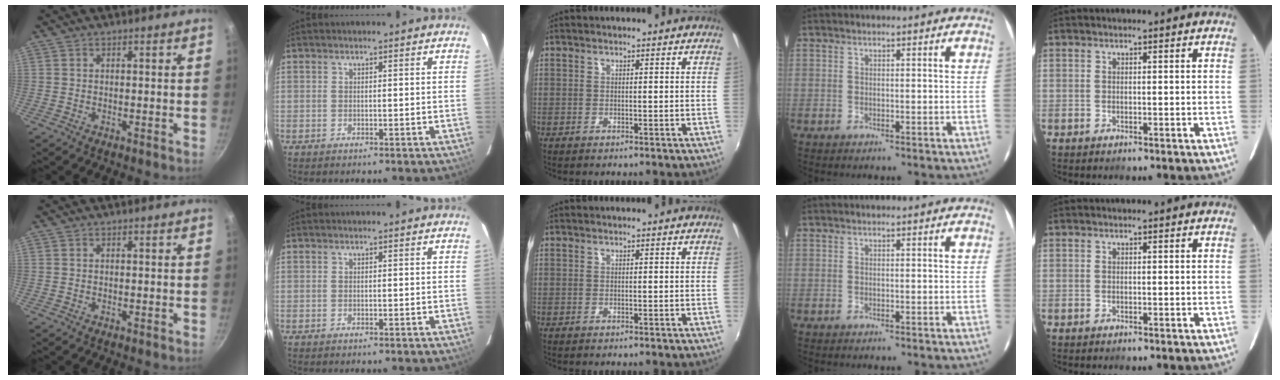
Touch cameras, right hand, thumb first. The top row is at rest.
{}